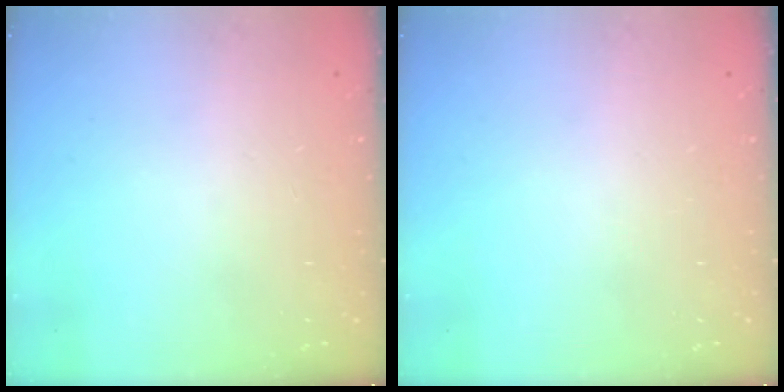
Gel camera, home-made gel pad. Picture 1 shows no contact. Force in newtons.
{"total": 0.0}